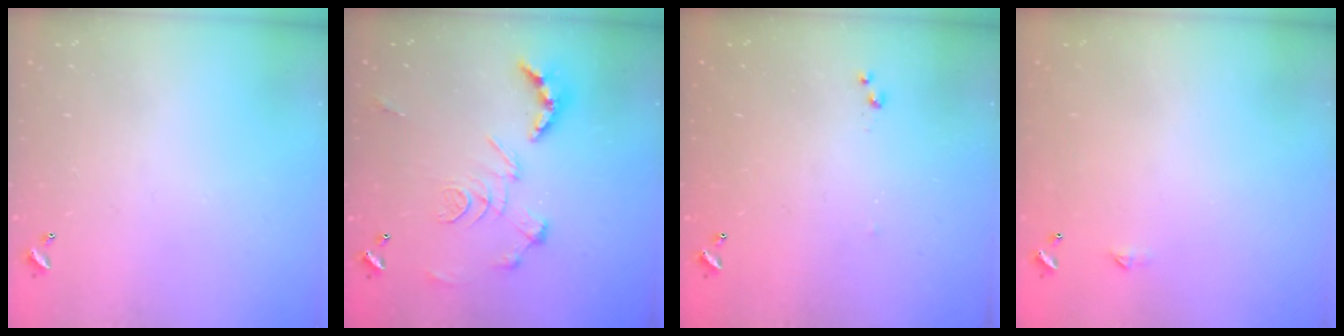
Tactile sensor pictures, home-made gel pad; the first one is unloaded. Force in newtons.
{"total": 2.9, "press": 2.3, "slide": 1.7}
{"total": 4.8, "press": 4.7, "slide": 0.4}
{"total": 2.3, "press": 2.3, "slide": 0.4}